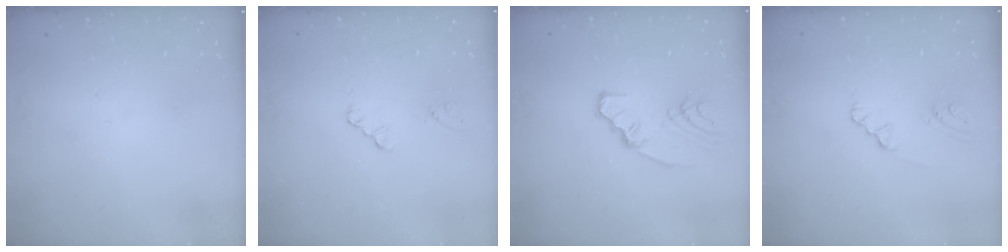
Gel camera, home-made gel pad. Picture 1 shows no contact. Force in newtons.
{"total": 1.2, "press": 1.2, "slide": 0.2}
{"total": 7.3, "press": 6.3, "slide": 3.6}
{"total": 1.6, "press": 1.6, "slide": 0.3}